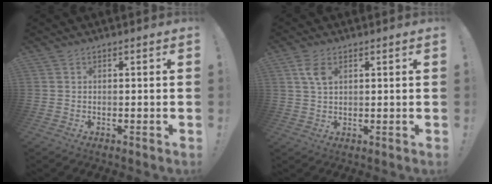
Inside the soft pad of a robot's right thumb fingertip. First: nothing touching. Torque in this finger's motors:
{"motor_torque": [0.07, 0.10, 0.50, 0.04, 0.10]}